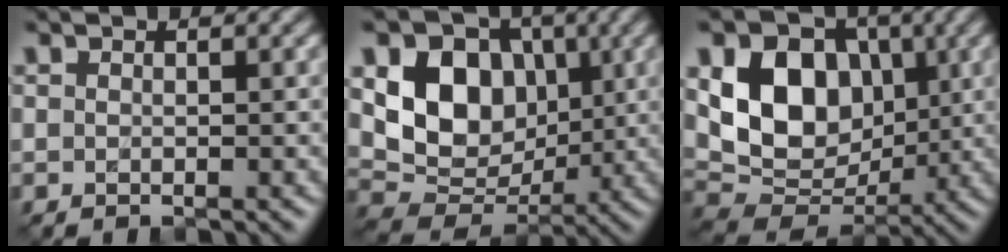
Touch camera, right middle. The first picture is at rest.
{"total": 8.6, "force": [1.6, 6.7, 5.1], "torque": [-0.089, -0.009, 0.025]}
{"total": 9.4, "force": [1.6, 7.1, 5.9], "torque": [-0.106, -0.011, 0.026]}